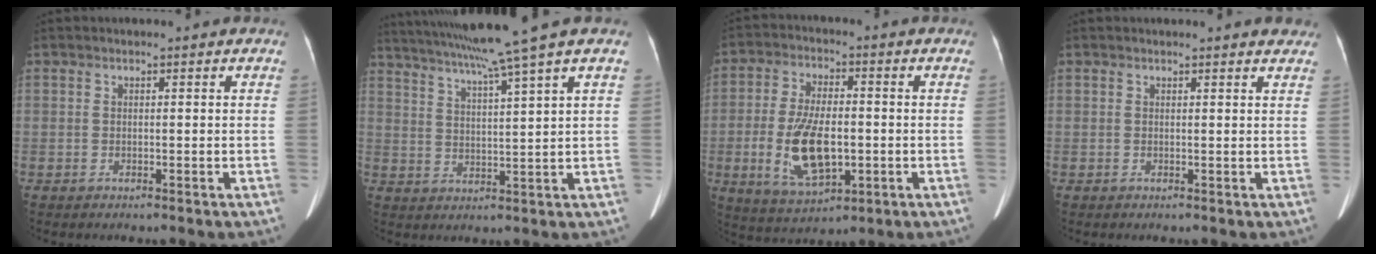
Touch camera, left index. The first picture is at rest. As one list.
[{"total": 12.9, "force": [10.1, -2.9, 7.5], "torque": [-0.128, -0.005, 0.153]}, {"total": 11.5, "force": [-2.2, 5.1, 10.1], "torque": [-0.207, -0.002, -0.029]}, {"total": 3.1, "force": [3.0, 0.4, 0.9], "torque": [-0.012, -0.006, 0.016]}]